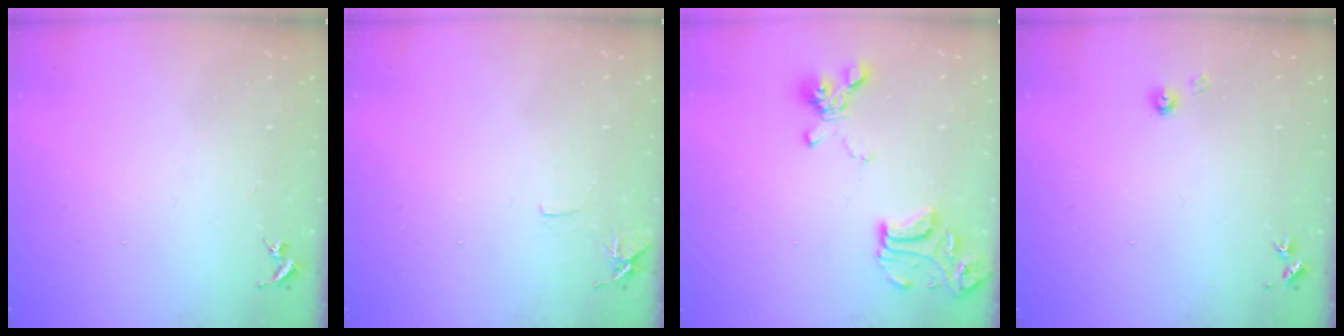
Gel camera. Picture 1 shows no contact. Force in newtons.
{"total": 6.5, "press": 6.4, "slide": 0.7}
{"total": 15.9, "press": 15.8, "slide": 1.7}
{"total": 3.2, "press": 3.2, "slide": 0.3}